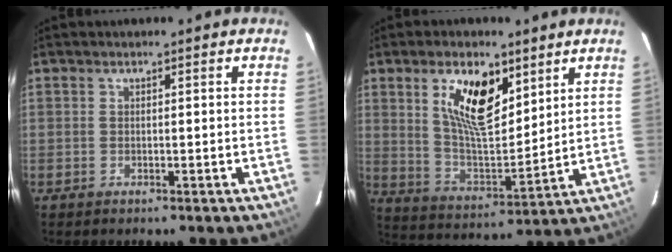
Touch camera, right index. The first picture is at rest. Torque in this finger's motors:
{"motor_torque": [1.44, 0.70, 0.38, 0.14]}